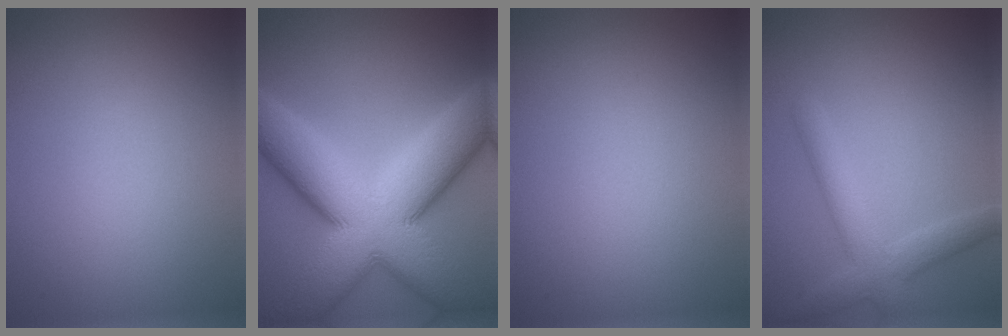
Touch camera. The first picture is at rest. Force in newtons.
{"total": 15.5, "press": 15.4, "slide": 0.5}
{"total": 0.0}
{"total": 3.8, "press": 3.8, "slide": 0.2}